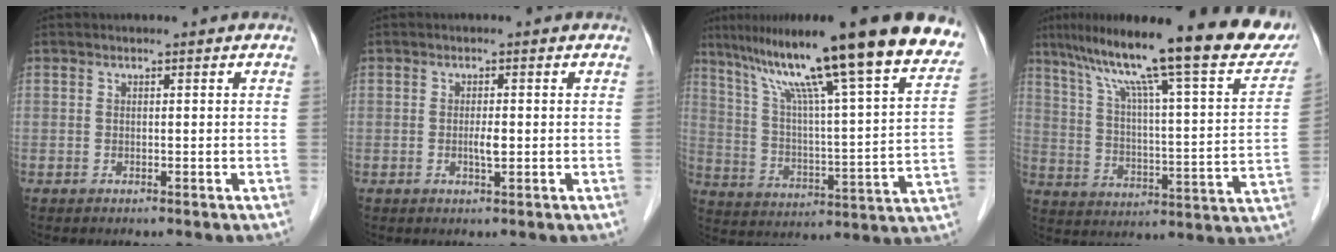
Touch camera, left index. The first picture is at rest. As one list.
[{"total": 1.7, "force": [-0.3, 0.3, 1.7], "torque": [-0.033, 0.000, -0.004]}, {"total": 27.5, "force": [20.5, 1.1, 18.3], "torque": [-0.295, -0.001, 0.295]}, {"total": 27.2, "force": [20.5, 2.4, 17.7], "torque": [-0.279, -0.001, 0.287]}]